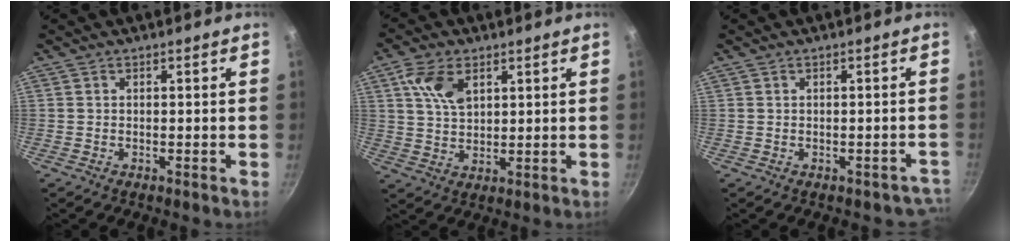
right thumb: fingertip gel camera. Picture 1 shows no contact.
{"total": 7.5, "force": [3.3, 4.5, 5.0], "torque": [-0.090, -0.007, 0.064]}
{"total": 3.2, "force": [-1.7, 2.4, 1.2], "torque": [0.023, 0.039, 0.001]}